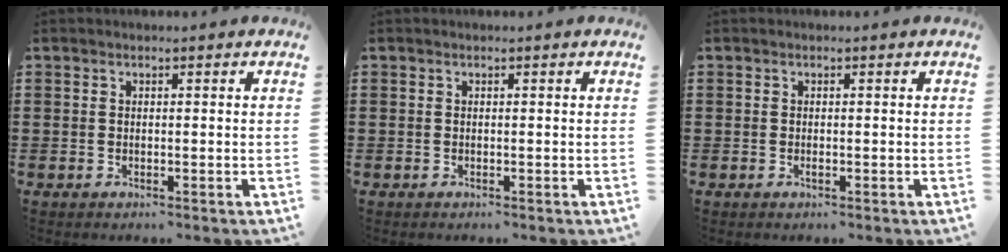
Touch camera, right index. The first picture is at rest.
{"total": 0.0}
{"total": 0.5, "force": [-0.2, 0.1, 0.5], "torque": [-0.011, -0.003, -0.003]}